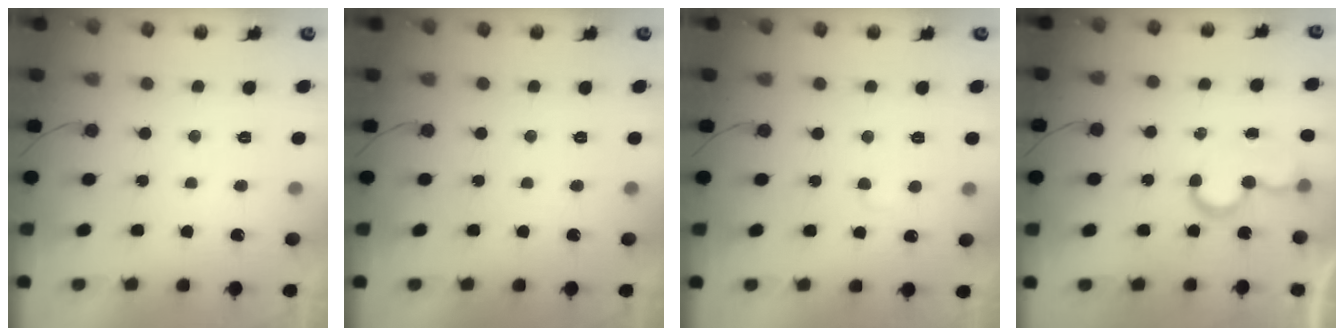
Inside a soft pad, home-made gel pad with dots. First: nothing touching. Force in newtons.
{"total": 0.0}
{"total": 2.9, "press": 2.9, "slide": 0.2}
{"total": 6.2, "press": 6.1, "slide": 0.7}